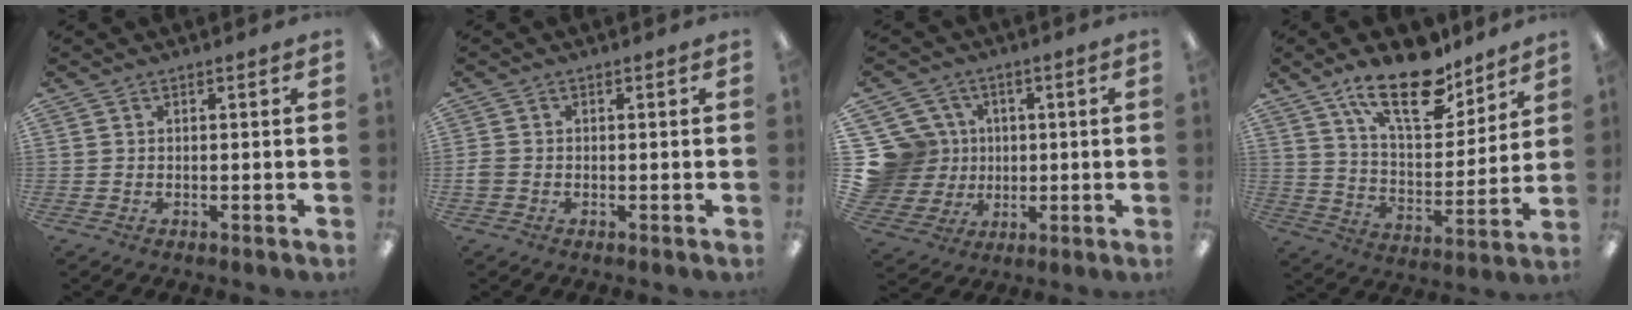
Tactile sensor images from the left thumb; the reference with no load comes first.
{"total": 1.7, "force": [-0.4, 1.4, 0.7], "torque": [-0.012, 0.002, -0.008]}
{"total": 15.5, "force": [2.3, 14.4, 5.3], "torque": [-0.146, 0.003, 0.061]}
{"total": 19.3, "force": [13.6, 7.9, 11.3], "torque": [-0.186, -0.074, 0.231]}